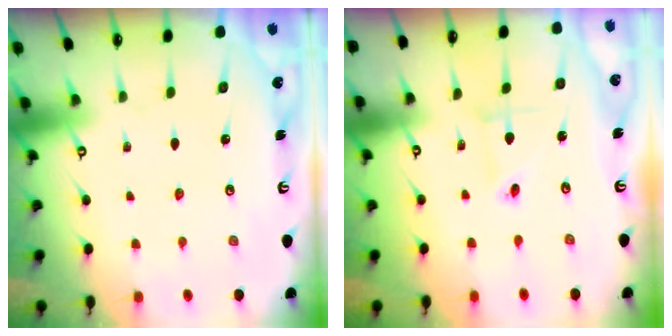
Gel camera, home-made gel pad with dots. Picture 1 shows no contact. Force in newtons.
{"total": 2.8, "press": 2.8, "slide": 0.2}